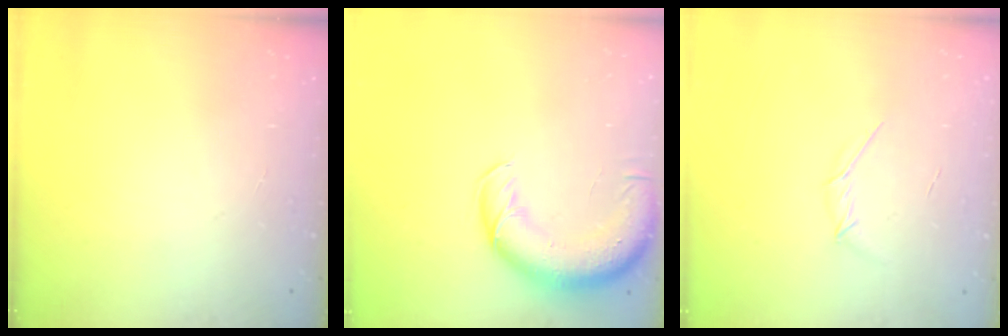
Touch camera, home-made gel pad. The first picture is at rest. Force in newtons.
{"total": 11.7, "press": 11.3, "slide": 2.9}
{"total": 3.3, "press": 3.2, "slide": 0.8}